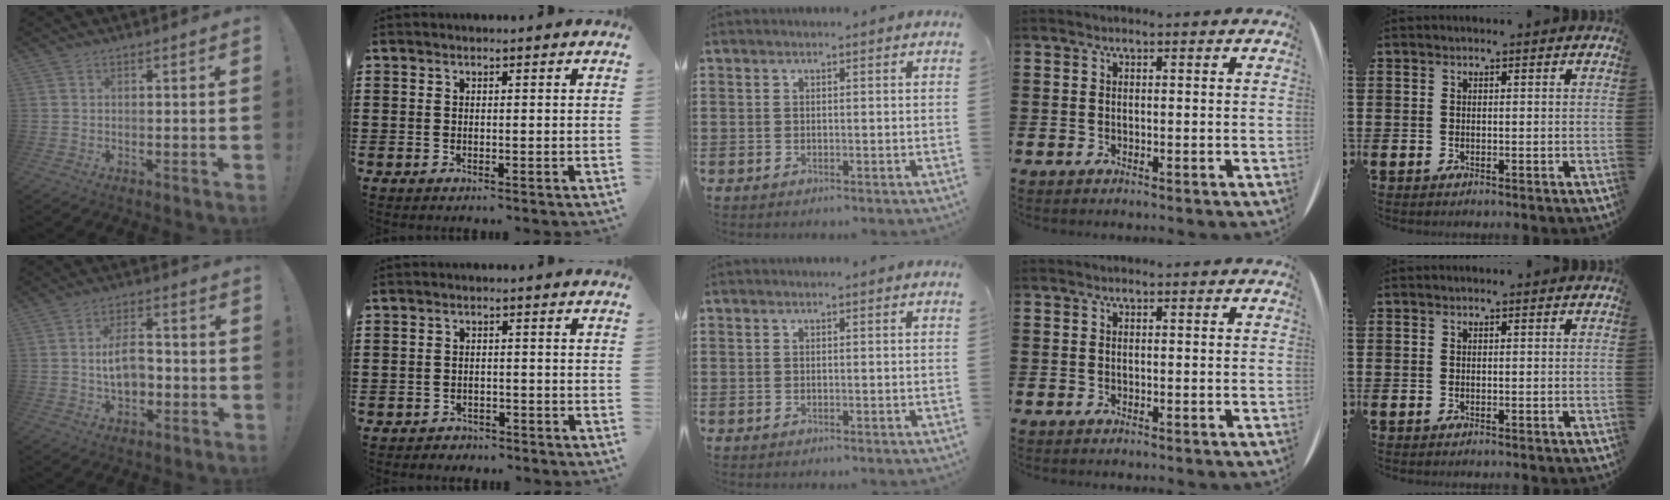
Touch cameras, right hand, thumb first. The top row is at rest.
{"thumb": {"total": 8.7, "force": [-0.8, 5.5, 6.7], "torque": [-0.107, 0.006, -0.014]}, "index": {"total": 1.6, "force": [-1.5, 0.5, -0.2], "torque": [-0.003, 0.004, -0.034]}}